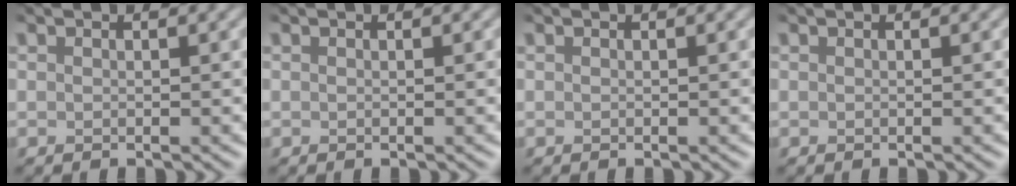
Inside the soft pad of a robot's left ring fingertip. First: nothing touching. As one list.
[{"total": 0.0}, {"total": 0.0}, {"total": 0.0}]